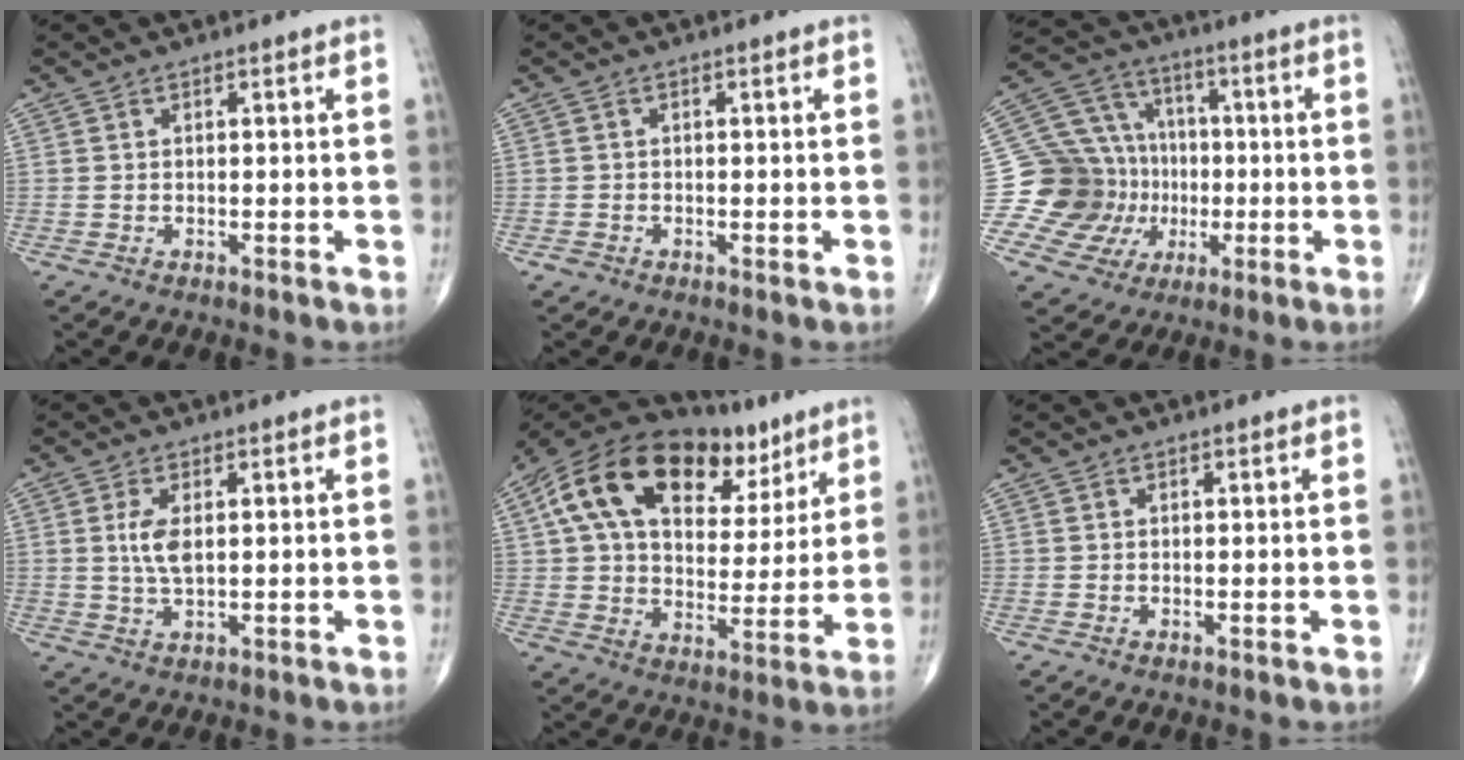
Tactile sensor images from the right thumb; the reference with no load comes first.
{"total": 1.0, "force": [-0.5, 0.8, 0.3], "torque": [-0.003, 0.000, -0.011]}
{"total": 17.5, "force": [-2.0, 16.2, 6.4], "torque": [-0.080, 0.059, -0.023]}
{"total": 4.7, "force": [0.8, 2.1, 4.2], "torque": [-0.088, -0.005, 0.018]}
{"total": 25.8, "force": [11.9, 15.0, 17.4], "torque": [-0.273, 0.015, 0.195]}
{"total": 0.0}